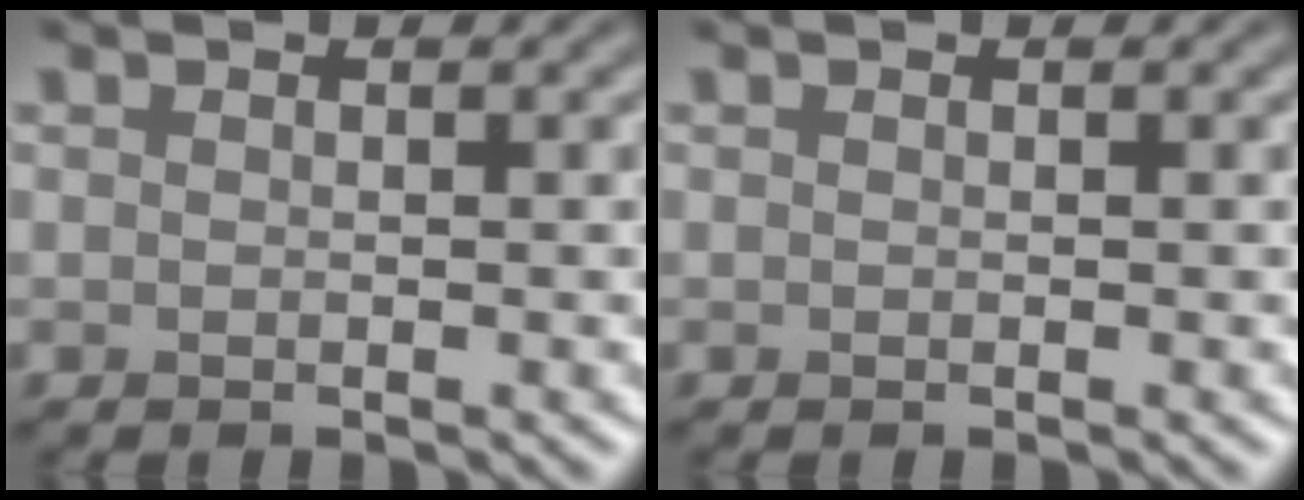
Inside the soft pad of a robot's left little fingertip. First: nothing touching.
{"total": 0.0}